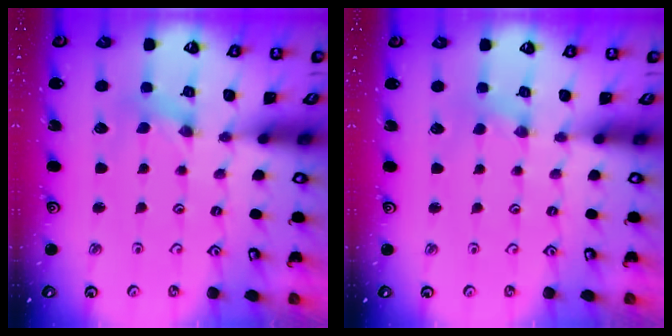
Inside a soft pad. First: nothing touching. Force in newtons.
{"total": 0.6, "press": 0.6, "slide": 0.1}